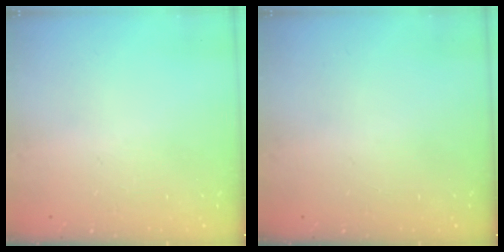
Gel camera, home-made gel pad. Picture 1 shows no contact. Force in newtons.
{"total": 0.0}